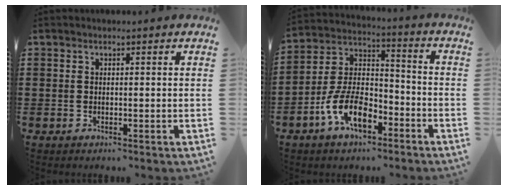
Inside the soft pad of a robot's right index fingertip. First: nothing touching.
{"total": 10.4, "force": [-5.8, 5.0, 7.0], "torque": [-0.162, 0.004, -0.112]}